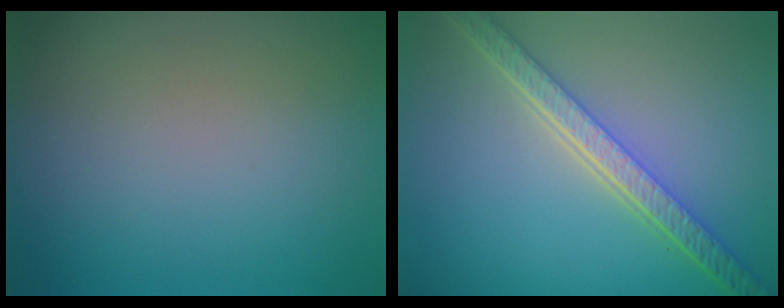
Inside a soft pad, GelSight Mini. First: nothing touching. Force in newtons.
{"total": 5.7, "press": 4.3, "slide": 3.7}